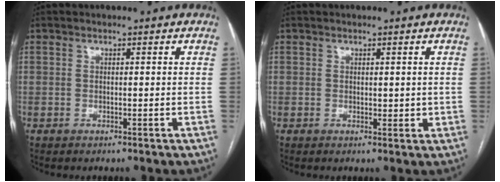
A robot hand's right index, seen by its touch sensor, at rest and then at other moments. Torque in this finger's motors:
{"motor_torque": [0.45, 0.52, 0.13, 0.06]}